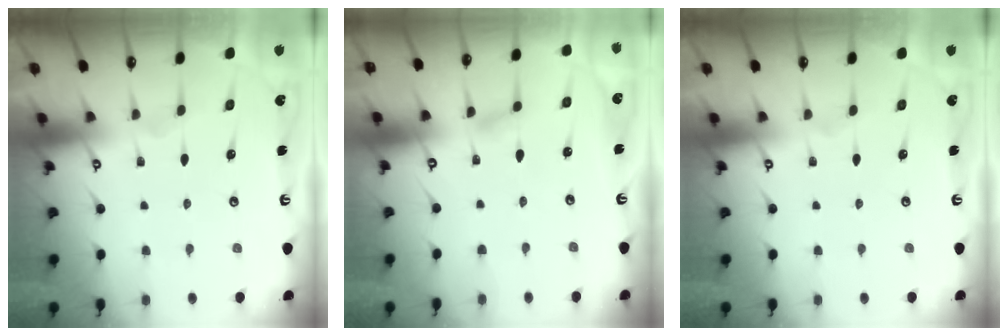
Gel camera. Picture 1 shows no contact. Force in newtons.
{"total": 1.2, "press": 1.2, "slide": 0.1}
{"total": 0.0}